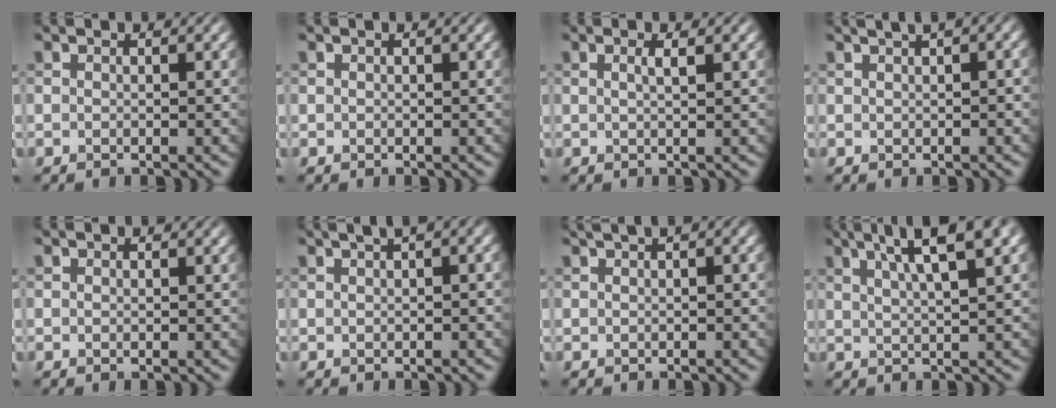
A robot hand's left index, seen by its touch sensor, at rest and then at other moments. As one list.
[{"total": 0.0}, {"total": 1.4, "force": [0.4, 0.4, 1.3], "torque": [-0.015, 0.005, 0.003]}, {"total": 4.9, "force": [2.5, 2.0, 3.7], "torque": [-0.040, 0.031, 0.021]}, {"total": 0.0}, {"total": 5.3, "force": [2.4, 2.1, 4.2], "torque": [-0.037, 0.031, 0.020]}, {"total": 4.1, "force": [2.1, 1.5, 3.2], "torque": [-0.037, 0.020, 0.019]}, {"total": 7.0, "force": [3.8, 1.5, 5.7], "torque": [-0.066, 0.022, 0.053]}]